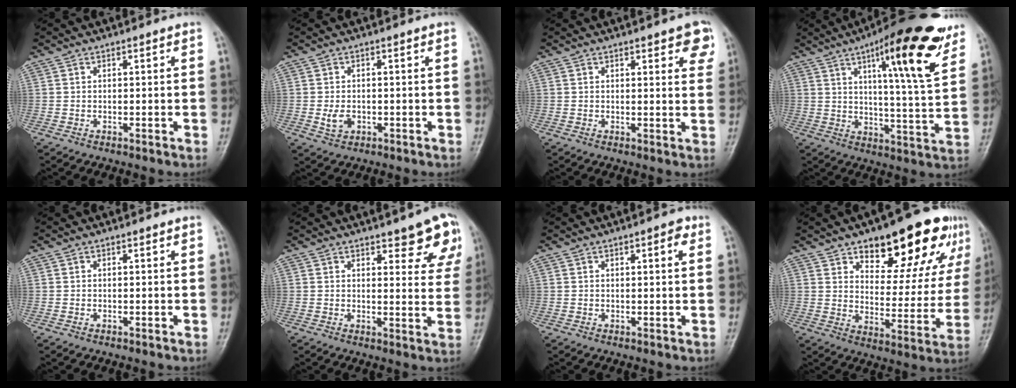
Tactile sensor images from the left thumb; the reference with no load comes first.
{"total": 2.8, "force": [-0.6, 2.1, 1.8], "torque": [-0.028, 0.000, -0.007]}
{"total": 5.7, "force": [3.1, 2.1, 4.3], "torque": [-0.027, -0.012, 0.030]}
{"total": 19.8, "force": [11.0, 3.9, 16.0], "torque": [-0.199, -0.048, 0.158]}
{"total": 0.0}
{"total": 9.1, "force": [5.7, 3.2, 6.4], "torque": [-0.043, -0.031, 0.065]}
{"total": 2.3, "force": [1.0, 0.7, 2.0], "torque": [-0.023, 0.000, 0.011]}
{"total": 20.4, "force": [12.4, 8.9, 13.6], "torque": [-0.123, -0.045, 0.181]}